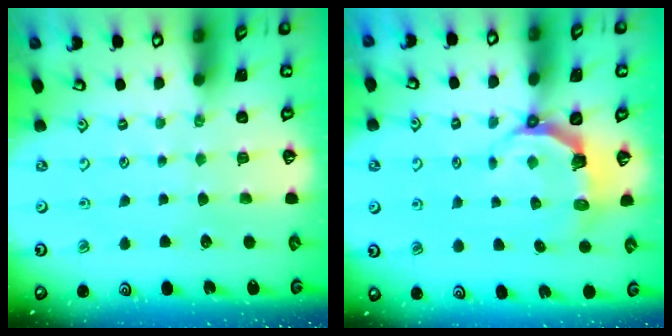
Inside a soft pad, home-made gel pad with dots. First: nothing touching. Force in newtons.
{"total": 4.9, "press": 3.2, "slide": 3.7}